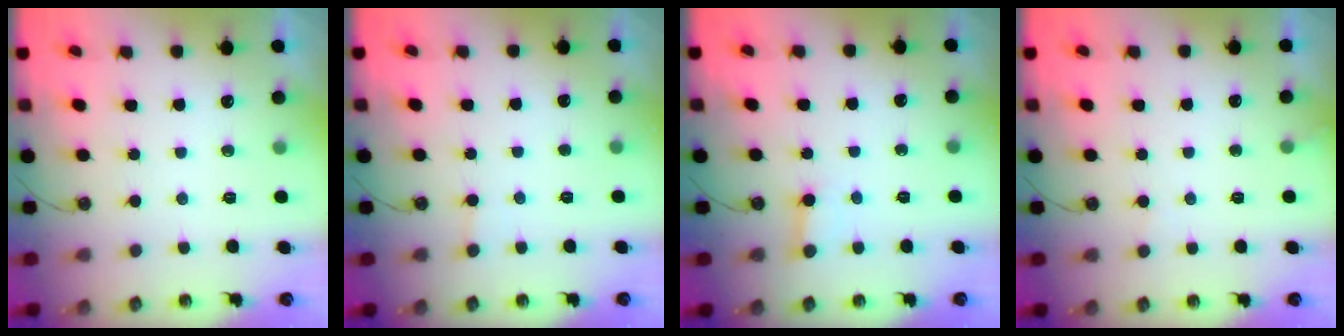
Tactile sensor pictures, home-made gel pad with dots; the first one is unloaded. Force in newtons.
{"total": 1.4, "press": 1.4, "slide": 0.1}
{"total": 2.7, "press": 2.7, "slide": 0.2}
{"total": 4.3, "press": 4.3, "slide": 0.3}